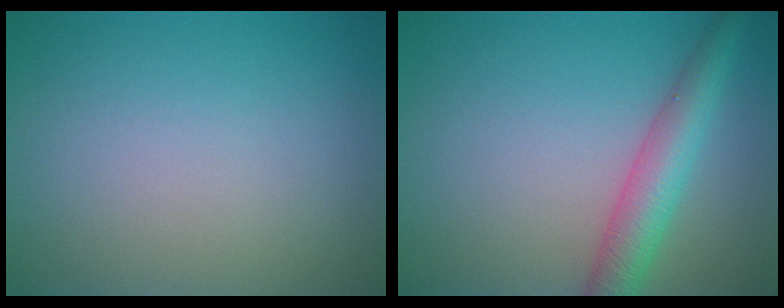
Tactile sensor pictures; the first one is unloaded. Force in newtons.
{"total": 4.5, "press": 4.5, "slide": 0.1}